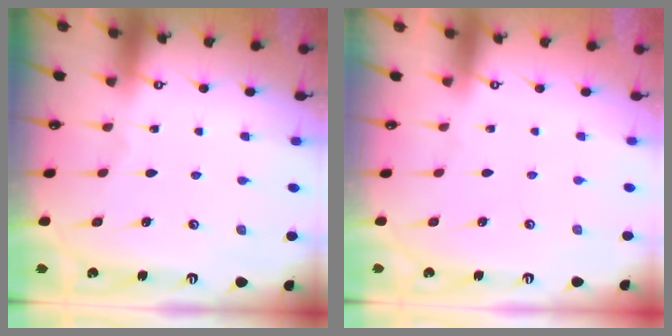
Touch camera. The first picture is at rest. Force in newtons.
{"total": 1.5, "press": 1.4, "slide": 0.6}